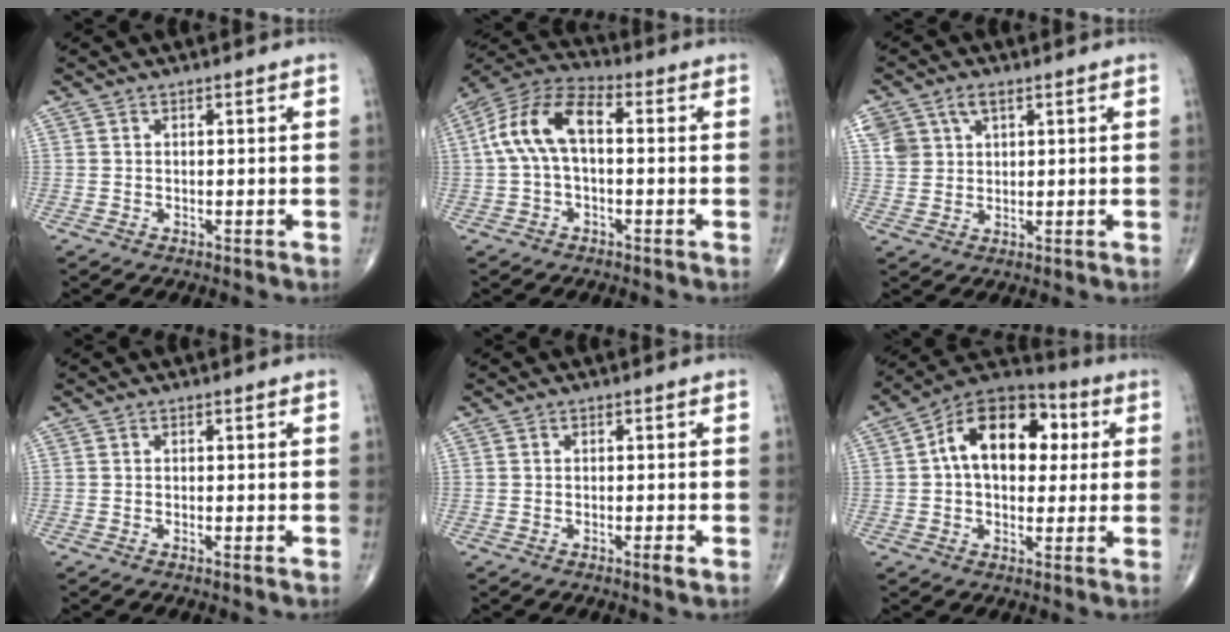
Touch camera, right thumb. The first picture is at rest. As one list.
[{"total": 11.7, "force": [0.7, 6.1, 10.0], "torque": [-0.201, 0.040, 0.002]}, {"total": 5.8, "force": [2.8, 3.9, 3.3], "torque": [-0.052, -0.003, 0.060]}, {"total": 0.8, "force": [-0.3, 0.0, 0.7], "torque": [-0.016, -0.002, -0.004]}, {"total": 1.7, "force": [-0.8, 0.2, 1.5], "torque": [-0.027, -0.003, -0.014]}, {"total": 16.3, "force": [3.0, 10.5, 12.2], "torque": [-0.155, 0.026, 0.037]}]